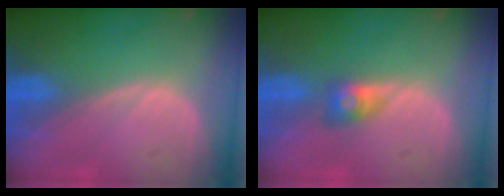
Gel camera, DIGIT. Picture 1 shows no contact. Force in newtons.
{"total": 3.1, "press": 2.7, "slide": 1.5}